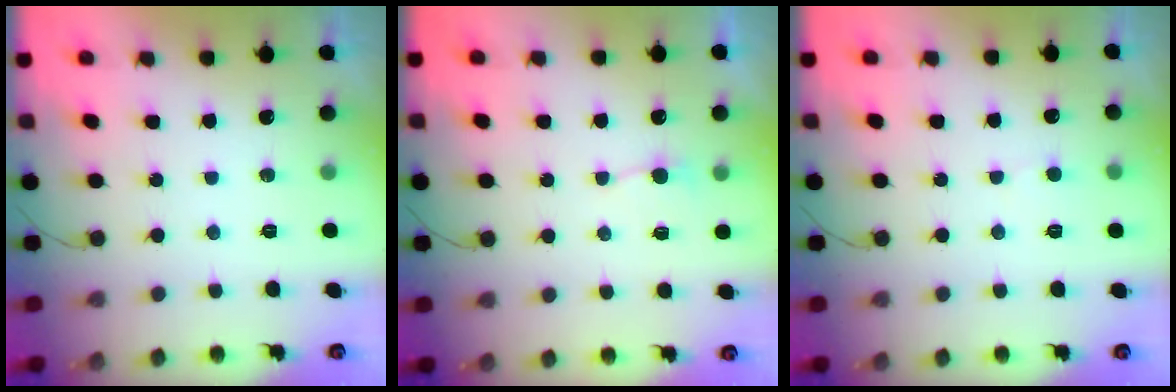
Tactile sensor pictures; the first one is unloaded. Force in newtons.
{"total": 2.7, "press": 2.7, "slide": 0.3}
{"total": 3.8, "press": 3.8, "slide": 0.4}